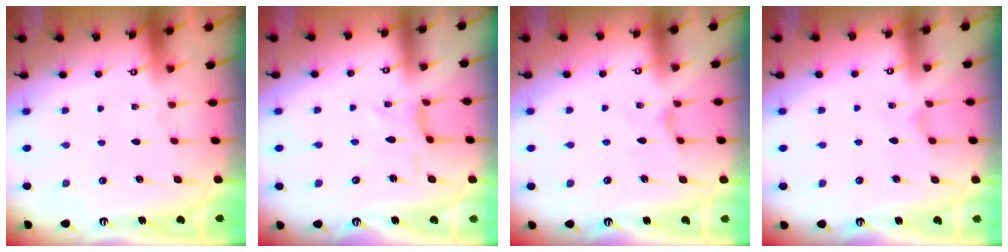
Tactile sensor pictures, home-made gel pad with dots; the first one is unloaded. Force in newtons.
{"total": 2.1, "press": 2.1, "slide": 0.5}
{"total": 1.8, "press": 1.7, "slide": 0.5}
{"total": 1.5, "press": 1.4, "slide": 0.4}